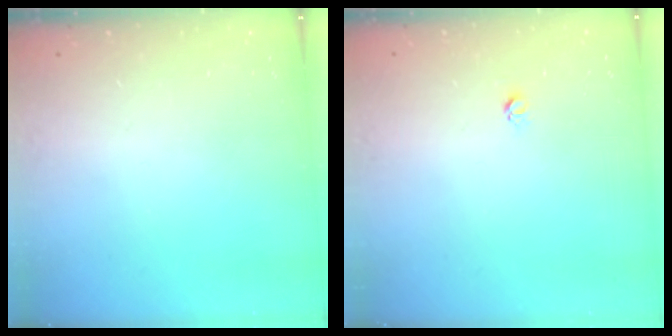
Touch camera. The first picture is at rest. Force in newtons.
{"total": 3.0, "press": 2.9, "slide": 0.4}